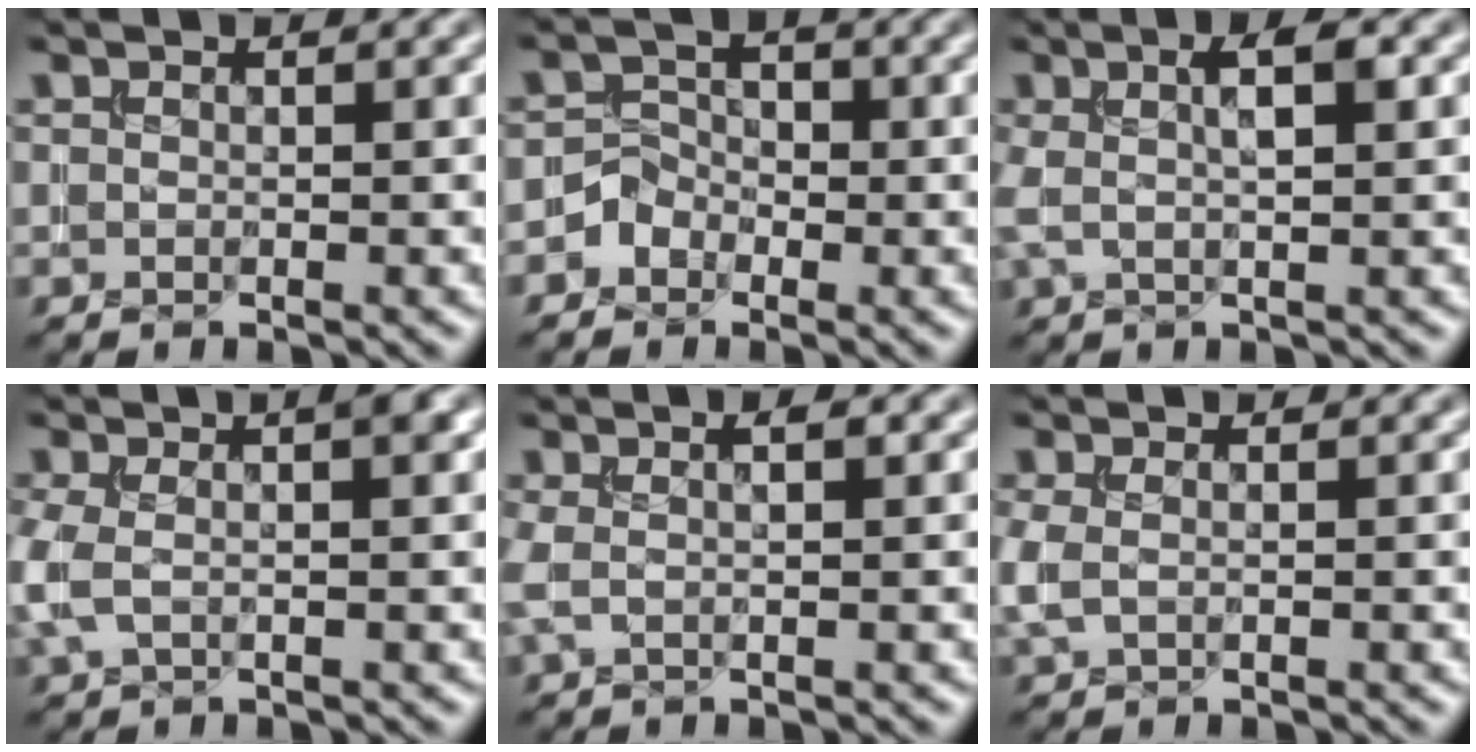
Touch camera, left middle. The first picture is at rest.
{"total": 1.9, "force": [-1.1, 1.5, 0.4], "torque": [0.000, 0.010, -0.024]}
{"total": 3.6, "force": [0.8, 0.9, 3.4], "torque": [-0.061, 0.010, 0.011]}
{"total": 4.3, "force": [0.3, 2.0, 3.7], "torque": [-0.089, 0.004, -0.004]}
{"total": 2.2, "force": [0.4, 0.6, 2.1], "torque": [-0.038, 0.007, 0.003]}
{"total": 1.8, "force": [0.0, 1.1, 1.5], "torque": [-0.041, -0.001, -0.002]}